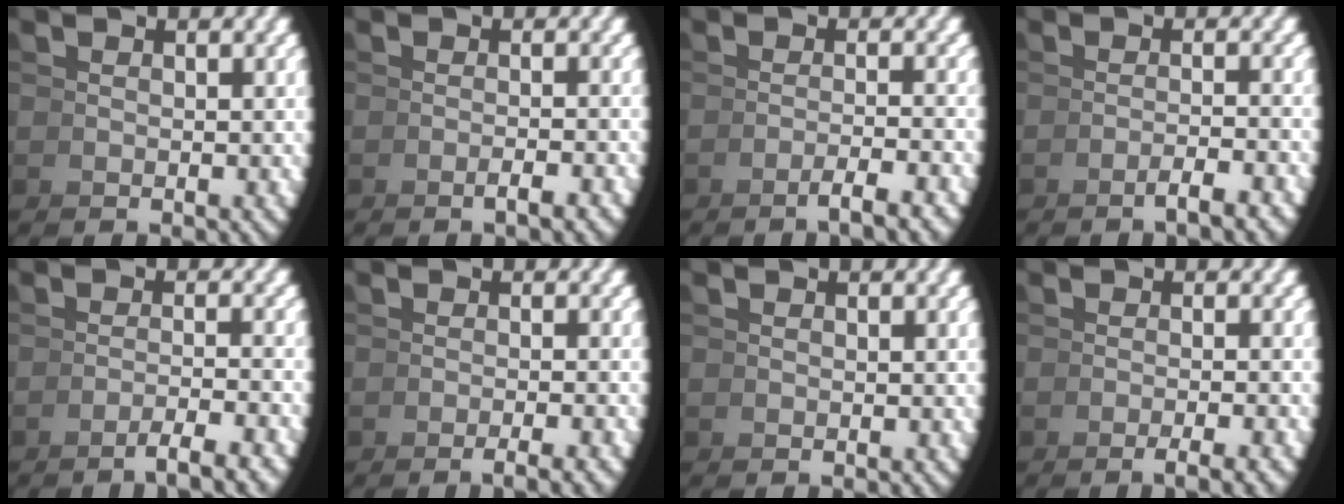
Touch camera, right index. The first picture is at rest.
{"total": 1.7, "force": [-1.2, -0.2, 1.2], "torque": [-0.005, 0.013, -0.025]}
{"total": 2.6, "force": [-1.8, -0.4, 1.8], "torque": [-0.007, 0.012, -0.036]}
{"total": 2.2, "force": [-1.5, -0.4, 1.5], "torque": [-0.004, 0.012, -0.032]}
{"total": 2.9, "force": [-2.1, -0.3, 2.0], "torque": [-0.009, 0.010, -0.040]}
{"total": 2.3, "force": [-1.7, -0.2, 1.5], "torque": [-0.004, 0.015, -0.034]}
{"total": 0.0}
{"total": 2.6, "force": [-1.9, -0.1, 1.8], "torque": [-0.005, 0.015, -0.037]}